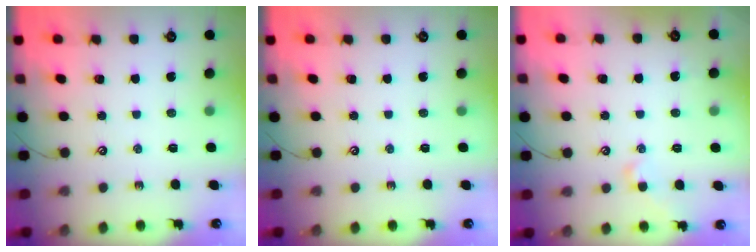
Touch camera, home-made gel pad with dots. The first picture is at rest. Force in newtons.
{"total": 0.0}
{"total": 1.6, "press": 1.4, "slide": 0.6}